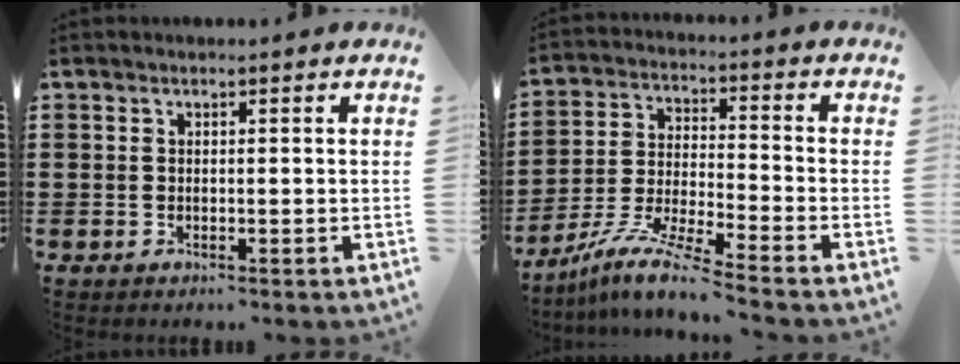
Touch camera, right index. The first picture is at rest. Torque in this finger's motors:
{"motor_torque": [-0.29, 1.77, -1.05, -0.21]}